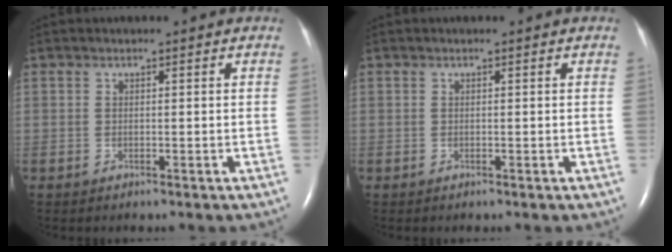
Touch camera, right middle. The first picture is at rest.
{"total": 0.0}